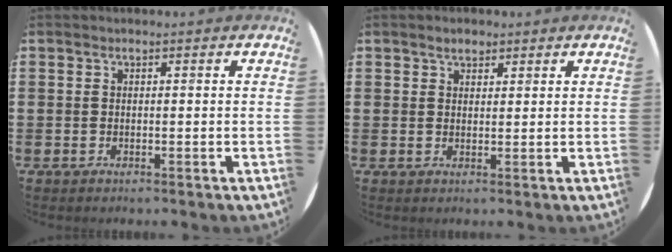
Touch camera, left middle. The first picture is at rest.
{"total": 1.8, "force": [1.5, 0.9, 0.5], "torque": [-0.004, 0.002, 0.027]}